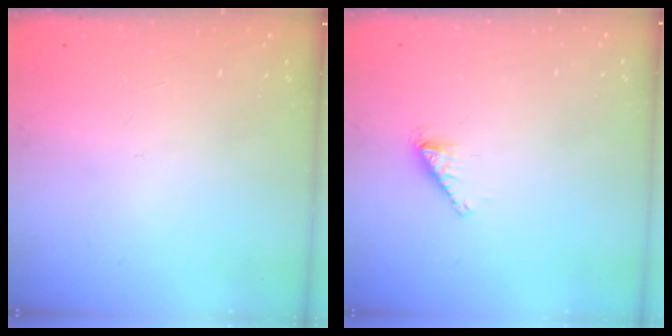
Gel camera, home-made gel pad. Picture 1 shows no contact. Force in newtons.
{"total": 1.2, "press": 1.2, "slide": 0.1}